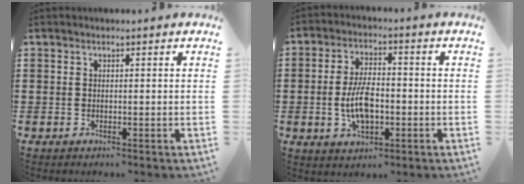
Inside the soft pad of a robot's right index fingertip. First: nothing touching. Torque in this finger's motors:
{"motor_torque": [2.14, 0.00, 0.32, 0.14]}